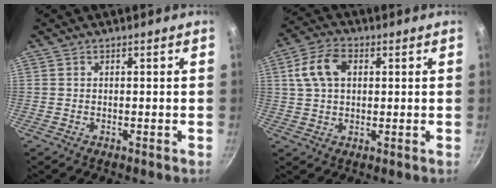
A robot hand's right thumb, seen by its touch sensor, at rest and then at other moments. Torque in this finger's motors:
{"motor_torque": [0.59, 1.00, 0.30, -0.32, 0.06]}